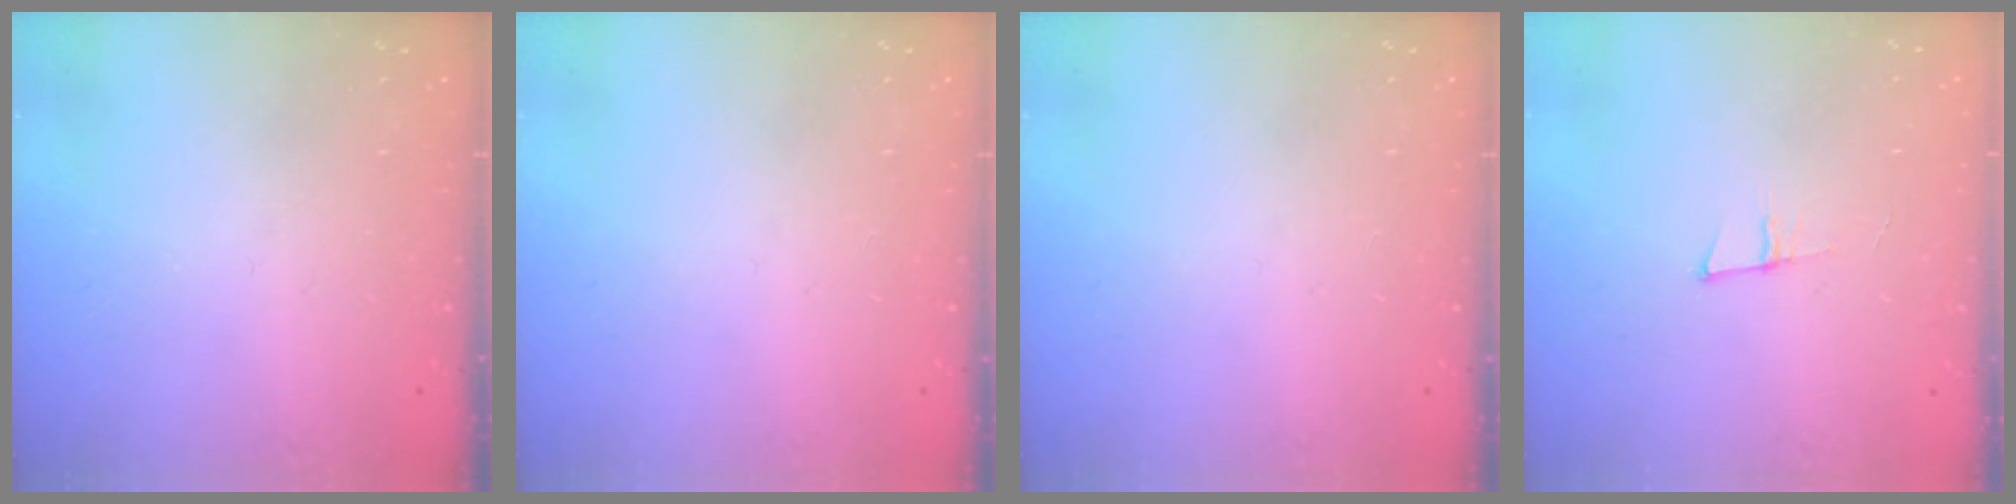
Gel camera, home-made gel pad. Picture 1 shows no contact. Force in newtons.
{"total": 0.0}
{"total": 0.0}
{"total": 5.4, "press": 4.6, "slide": 2.7}